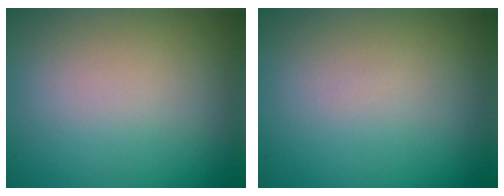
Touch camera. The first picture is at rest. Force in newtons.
{"total": 0.0}